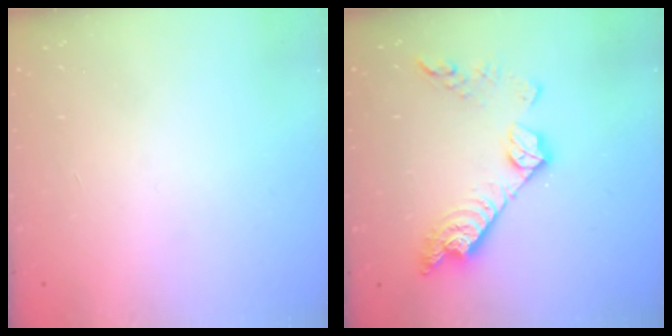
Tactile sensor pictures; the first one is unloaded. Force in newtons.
{"total": 14.5, "press": 14.4, "slide": 0.7}